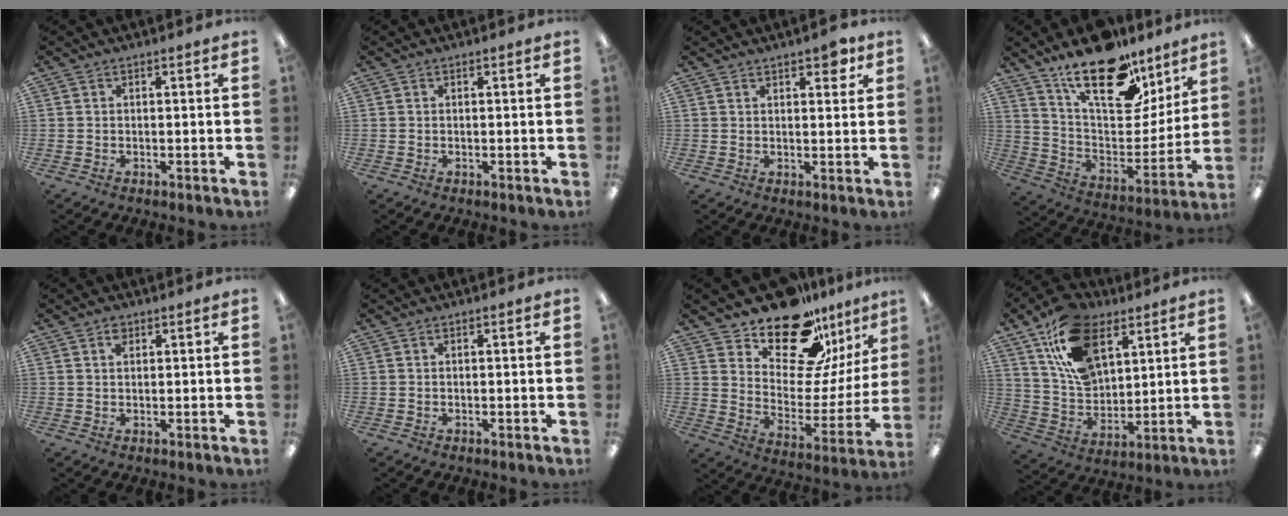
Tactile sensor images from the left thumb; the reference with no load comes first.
{"total": 0.0}
{"total": 3.7, "force": [2.6, 1.4, 2.3], "torque": [-0.025, -0.007, 0.040]}
{"total": 23.5, "force": [16.6, 10.4, 13.1], "torque": [-0.192, -0.109, 0.289]}
{"total": 1.9, "force": [1.2, 1.1, 0.9], "torque": [-0.013, -0.002, 0.021]}
{"total": 0.0}
{"total": 20.1, "force": [16.3, 8.7, 7.7], "torque": [-0.119, -0.131, 0.289]}
{"total": 18.0, "force": [9.9, 11.0, 10.3], "torque": [-0.190, -0.023, 0.189]}